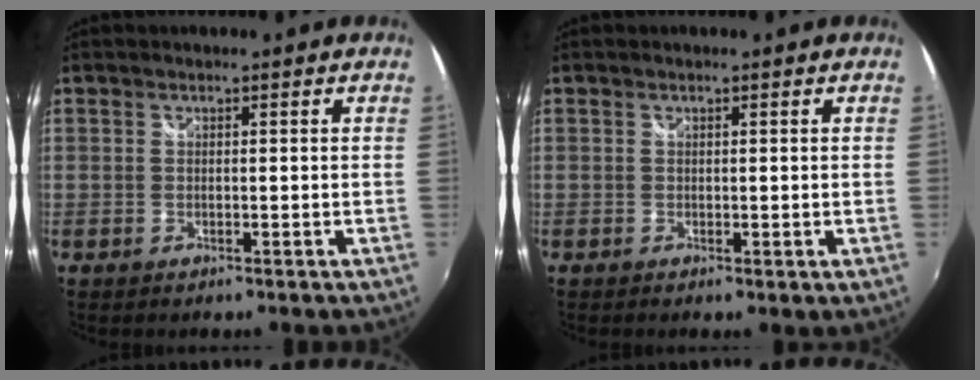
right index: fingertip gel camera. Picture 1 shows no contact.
{"total": 0.6, "force": [0.2, 0.2, 0.5], "torque": [-0.010, 0.000, 0.002]}